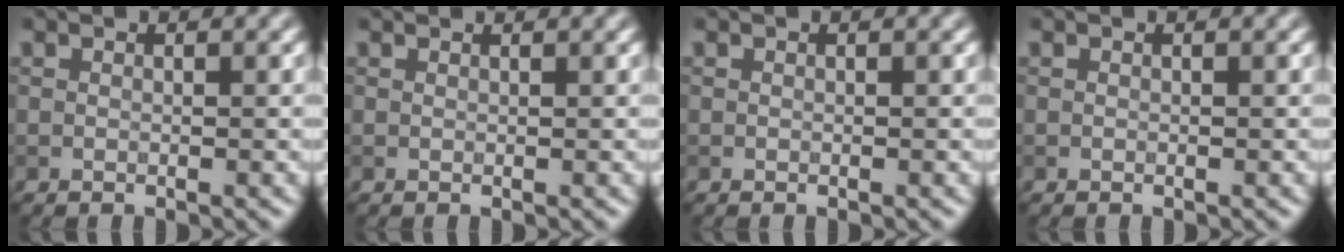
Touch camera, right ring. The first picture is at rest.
{"total": 1.3, "force": [1.1, 0.3, 0.4], "torque": [-0.004, -0.004, 0.002]}
{"total": 0.0}
{"total": 0.0}